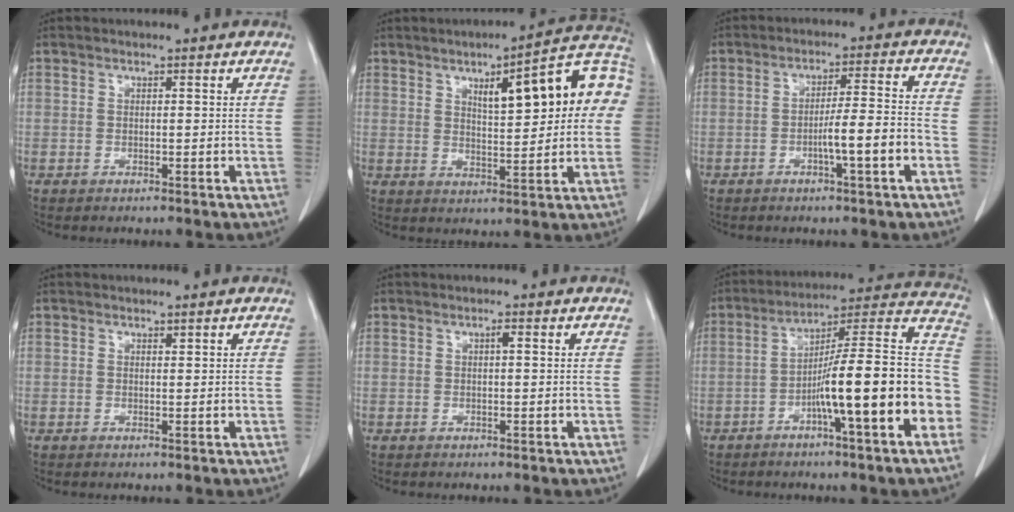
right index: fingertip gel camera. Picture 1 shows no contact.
{"total": 15.3, "force": [3.5, 3.6, 14.4], "torque": [-0.196, 0.037, 0.048]}
{"total": 6.8, "force": [-2.6, 0.0, 6.4], "torque": [-0.102, 0.009, -0.041]}
{"total": 0.0}
{"total": 0.8, "force": [0.2, 0.1, 0.7], "torque": [-0.014, 0.002, 0.002]}
{"total": 18.8, "force": [-5.7, 0.9, 17.9], "torque": [-0.208, 0.032, -0.085]}